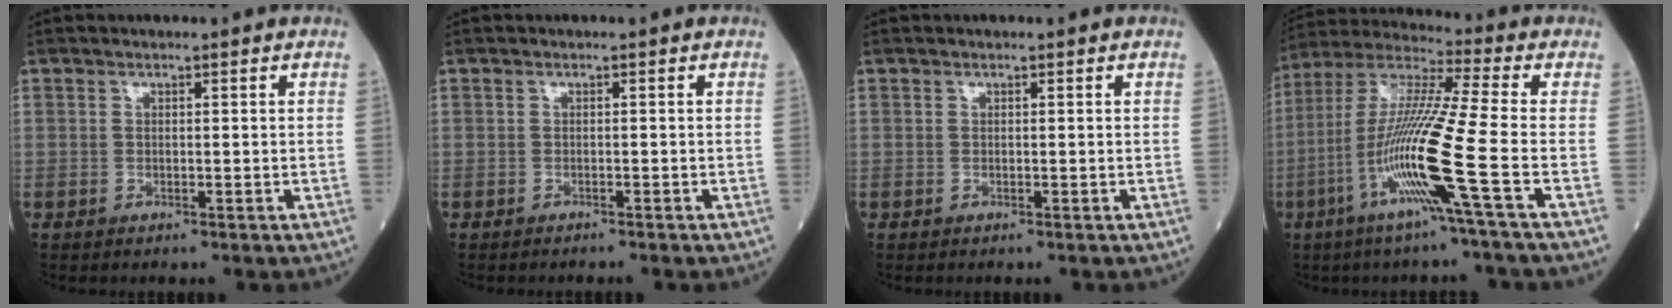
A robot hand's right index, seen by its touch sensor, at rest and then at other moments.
{"total": 1.1, "force": [-1.0, 0.0, 0.5], "torque": [-0.008, 0.000, -0.013]}
{"total": 0.0}
{"total": 14.9, "force": [-5.2, -2.3, 13.8], "torque": [-0.284, -0.016, -0.110]}